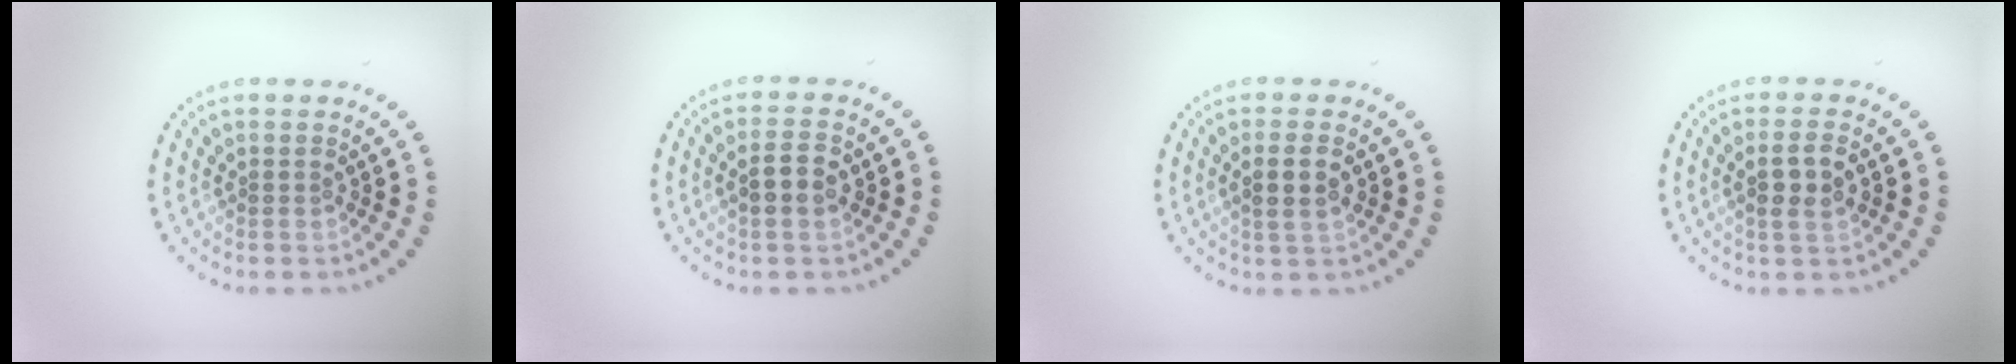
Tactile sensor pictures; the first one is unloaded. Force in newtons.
{"total": 2.5, "press": 2.5, "slide": 0.3}
{"total": 2.4, "press": 2.3, "slide": 0.9}
{"total": 2.5, "press": 2.4, "slide": 0.8}